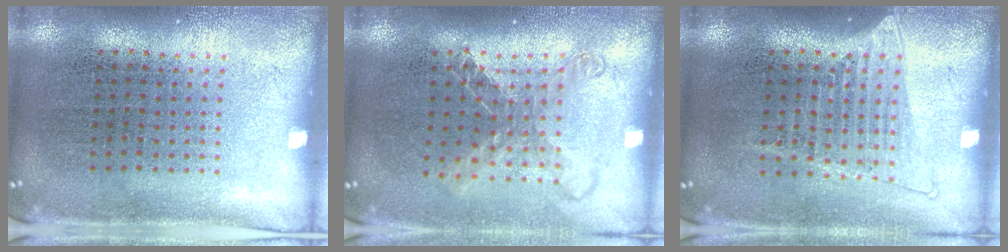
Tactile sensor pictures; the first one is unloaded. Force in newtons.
{"total": 1.6, "press": 1.3, "slide": 0.9}
{"total": 1.3, "press": 1.2, "slide": 0.6}